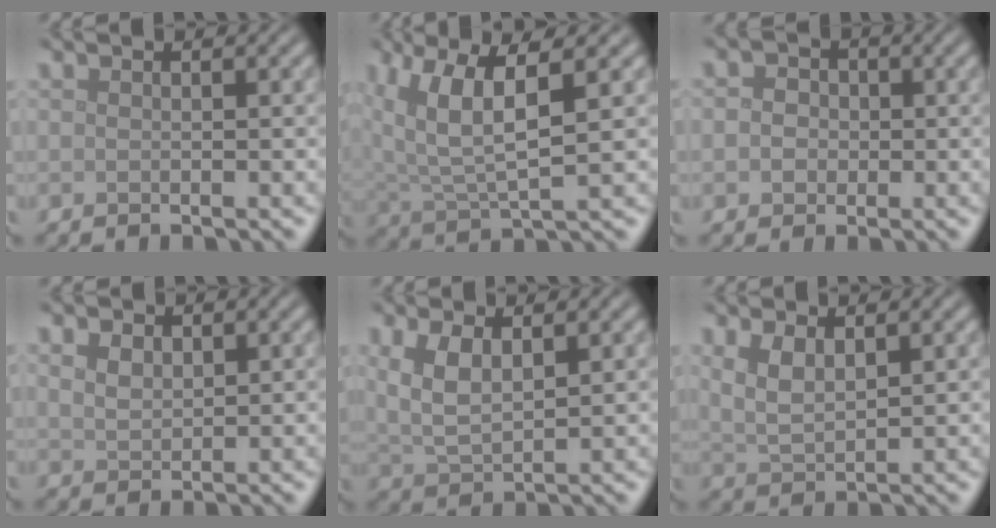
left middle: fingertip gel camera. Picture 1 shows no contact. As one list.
[{"total": 7.1, "force": [3.1, 2.5, 5.9], "torque": [-0.132, 0.004, 0.060]}, {"total": 2.9, "force": [0.4, 2.6, 1.3], "torque": [-0.001, 0.012, -0.019]}, {"total": 2.0, "force": [1.0, 1.3, 1.2], "torque": [-0.026, 0.001, 0.023]}, {"total": 4.3, "force": [1.6, 2.0, 3.5], "torque": [-0.084, -0.001, 0.034]}, {"total": 3.0, "force": [1.3, 1.3, 2.3], "torque": [-0.055, -0.002, 0.030]}]